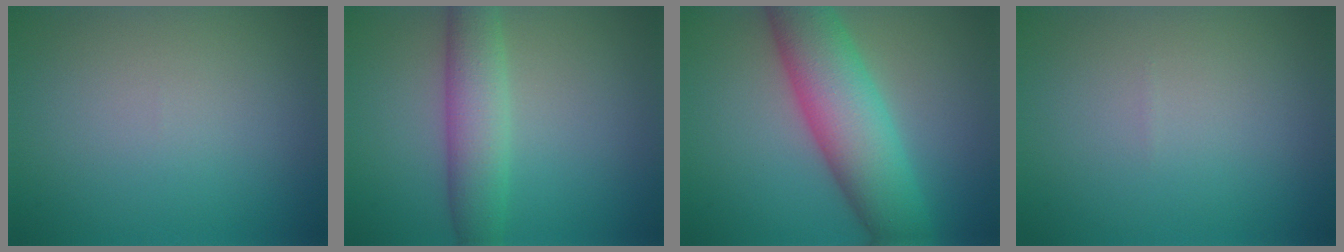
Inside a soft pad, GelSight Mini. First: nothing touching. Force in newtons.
{"total": 4.8, "press": 4.8, "slide": 0.1}
{"total": 9.0, "press": 9.0, "slide": 0.3}
{"total": 0.0}